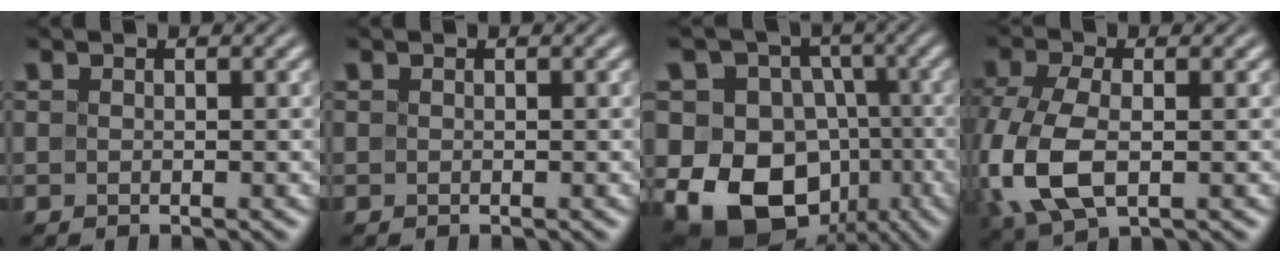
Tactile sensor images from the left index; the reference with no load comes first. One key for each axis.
{"total": 0.0}
{"total": 13.6, "fx": -3.8, "fy": 11.1, "fz": 6.9, "tx": -0.104, "ty": -0.001, "tz": -0.084}
{"total": 7.5, "fx": -1.4, "fy": 4.1, "fz": 6.1, "tx": -0.153, "ty": -0.008, "tz": -0.030}